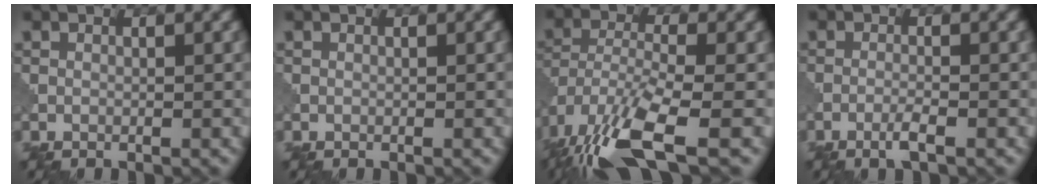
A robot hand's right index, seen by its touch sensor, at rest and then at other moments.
{"total": 0.0}
{"total": 11.2, "force": [-6.7, 4.0, 8.1], "torque": [-0.172, -0.021, -0.132]}
{"total": 1.7, "force": [-0.9, 0.1, 1.4], "torque": [-0.024, 0.005, -0.023]}